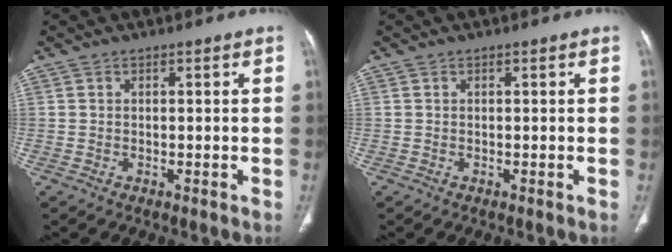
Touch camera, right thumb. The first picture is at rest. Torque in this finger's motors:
{"motor_torque": [0.00, 0.00, 0.09, 0.02, 0.00]}